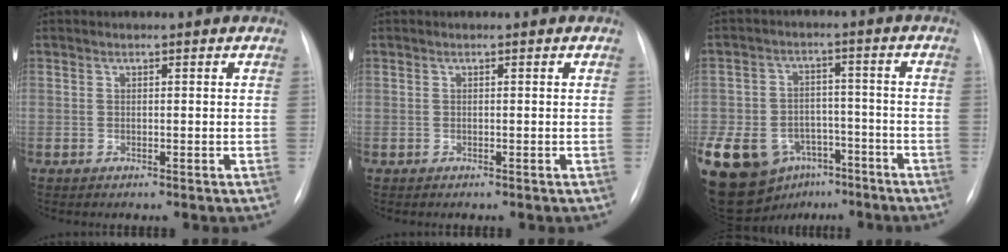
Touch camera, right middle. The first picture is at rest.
{"total": 0.0}
{"total": 26.5, "force": [-13.3, 19.1, 12.6], "torque": [-0.369, 0.003, -0.200]}